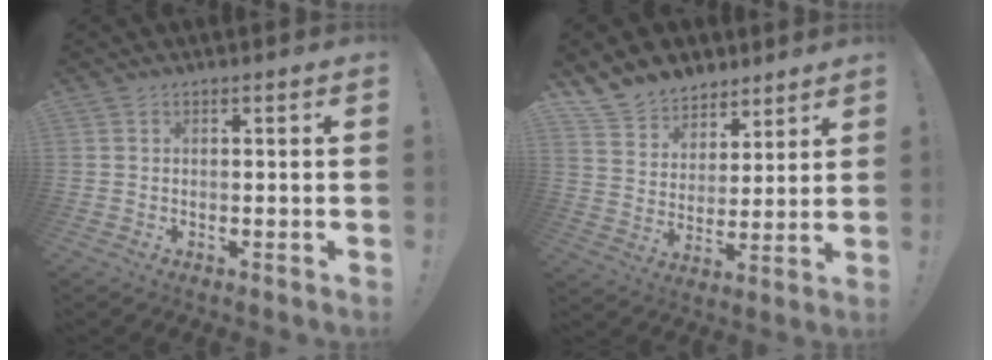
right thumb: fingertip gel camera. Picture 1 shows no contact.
{"total": 10.2, "force": [7.8, 6.4, 1.2], "torque": [-0.030, -0.064, 0.156]}